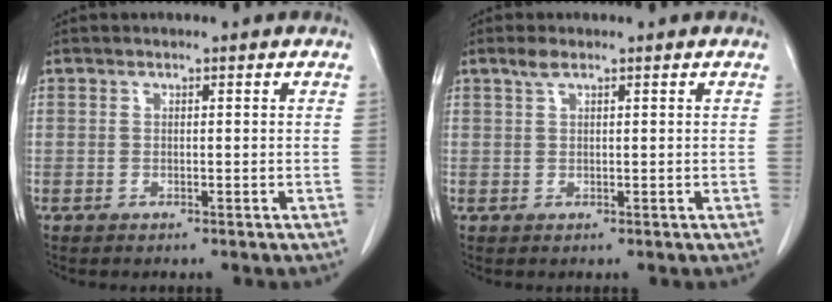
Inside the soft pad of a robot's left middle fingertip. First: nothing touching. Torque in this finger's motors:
{"motor_torque": [0.50, -0.45, -0.01, 0.00]}